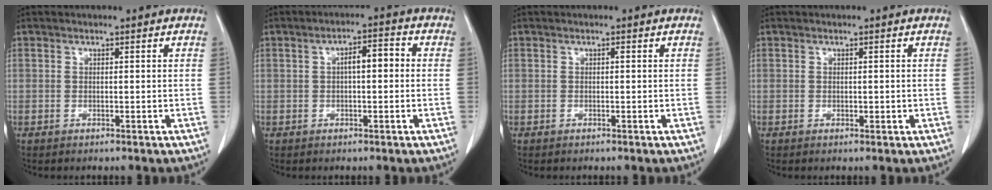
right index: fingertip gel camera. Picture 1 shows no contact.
{"total": 5.4, "force": [0.1, 1.0, 5.3], "torque": [-0.087, 0.021, 0.000]}
{"total": 0.0}
{"total": 0.7, "force": [-0.1, 0.4, 0.6], "torque": [-0.008, -0.001, 0.000]}